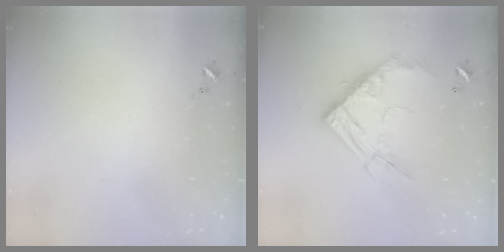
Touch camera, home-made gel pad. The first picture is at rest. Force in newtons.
{"total": 17.2, "press": 17.1, "slide": 1.4}